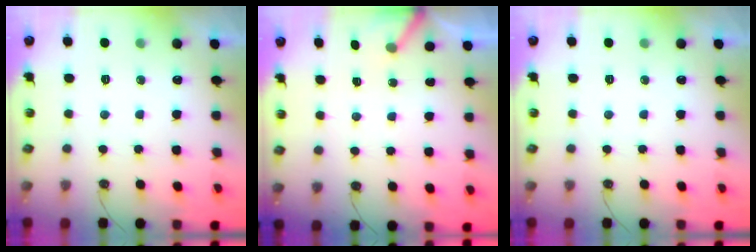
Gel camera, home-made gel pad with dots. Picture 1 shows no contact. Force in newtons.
{"total": 3.1, "press": 3.1, "slide": 0.2}
{"total": 0.0}